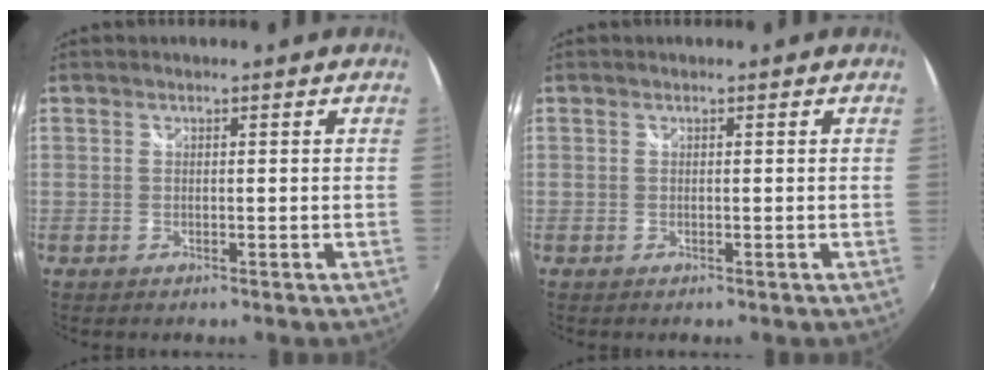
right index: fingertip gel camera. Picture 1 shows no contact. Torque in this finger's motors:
{"motor_torque": [-0.07, 0.07, 0.00, 0.00]}